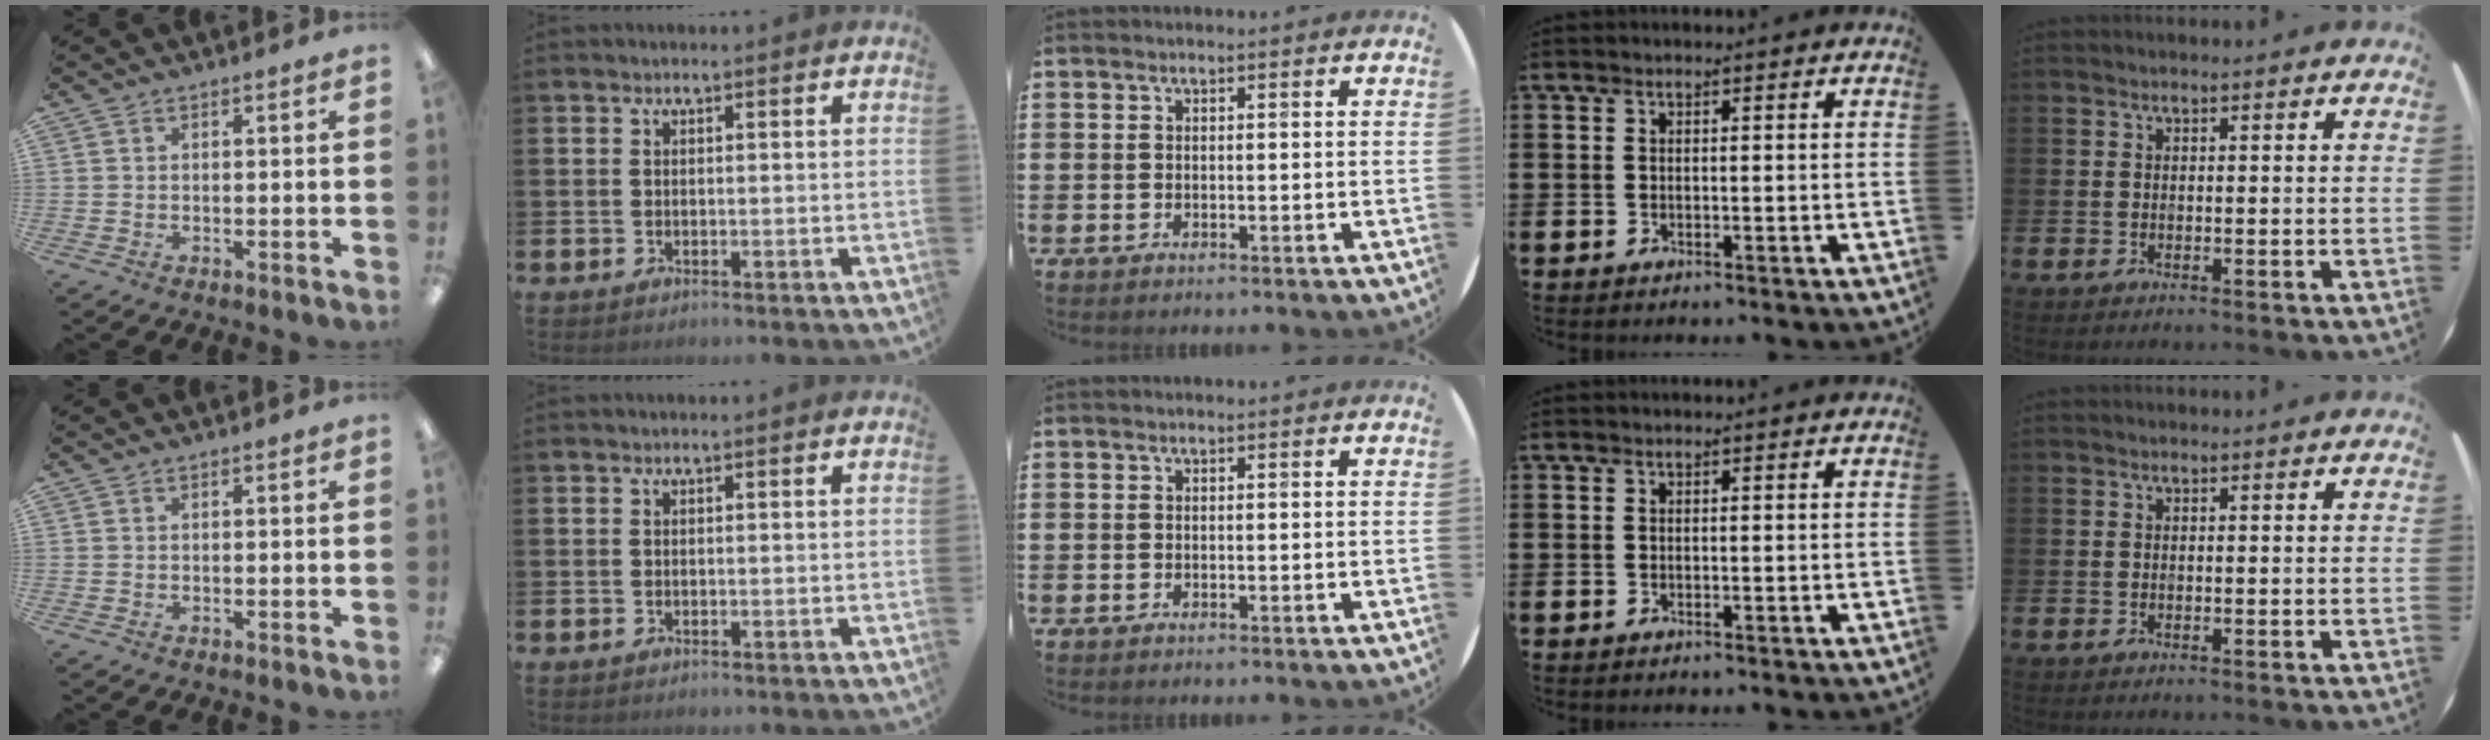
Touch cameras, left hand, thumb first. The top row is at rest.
{}